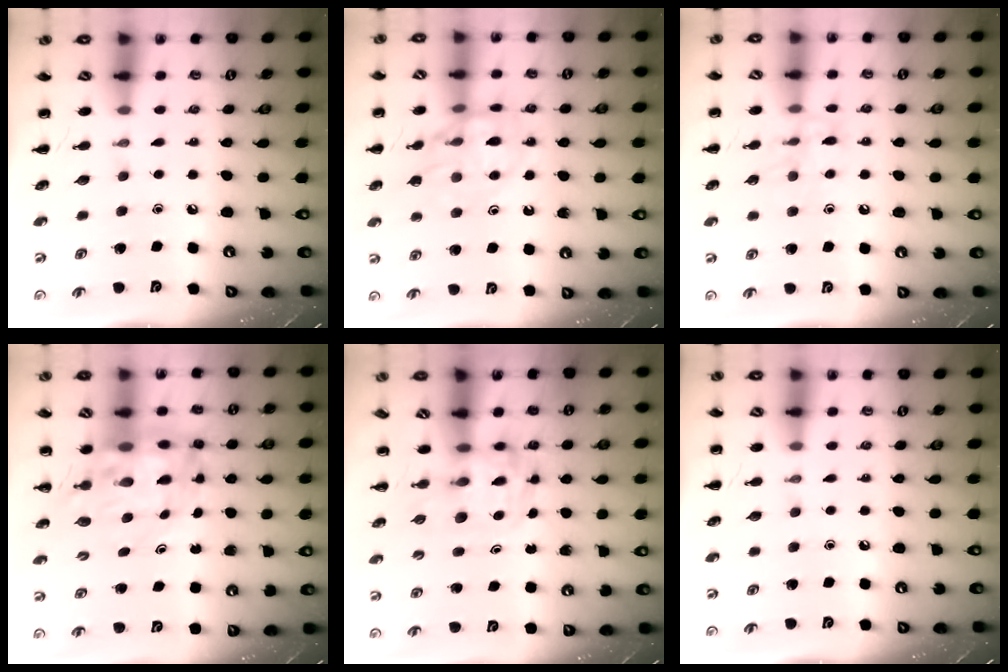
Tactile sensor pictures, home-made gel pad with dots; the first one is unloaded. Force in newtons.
{"total": 13.5, "press": 13.4, "slide": 1.6}
{"total": 9.3, "press": 9.2, "slide": 1.0}
{"total": 10.0, "press": 9.6, "slide": 2.7}
{"total": 3.7, "press": 3.7, "slide": 0.6}
{"total": 0.0}